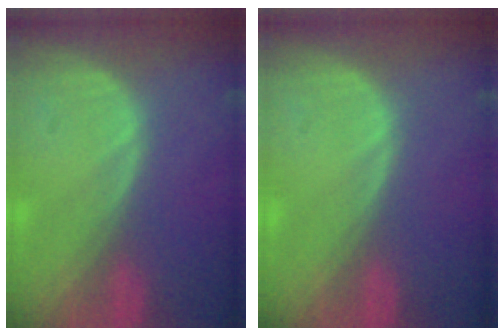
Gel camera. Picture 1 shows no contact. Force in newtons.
{"total": 0.0}